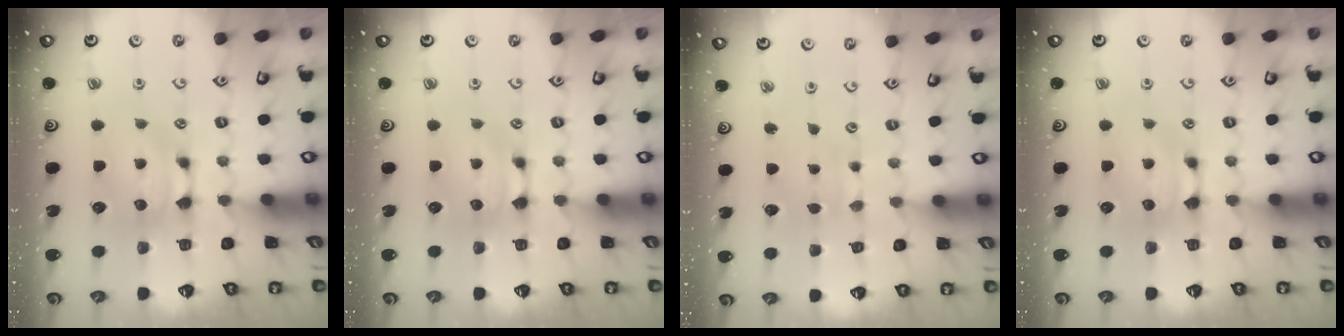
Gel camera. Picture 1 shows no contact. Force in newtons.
{"total": 0.0}
{"total": 2.9, "press": 2.9, "slide": 0.0}
{"total": 0.0}